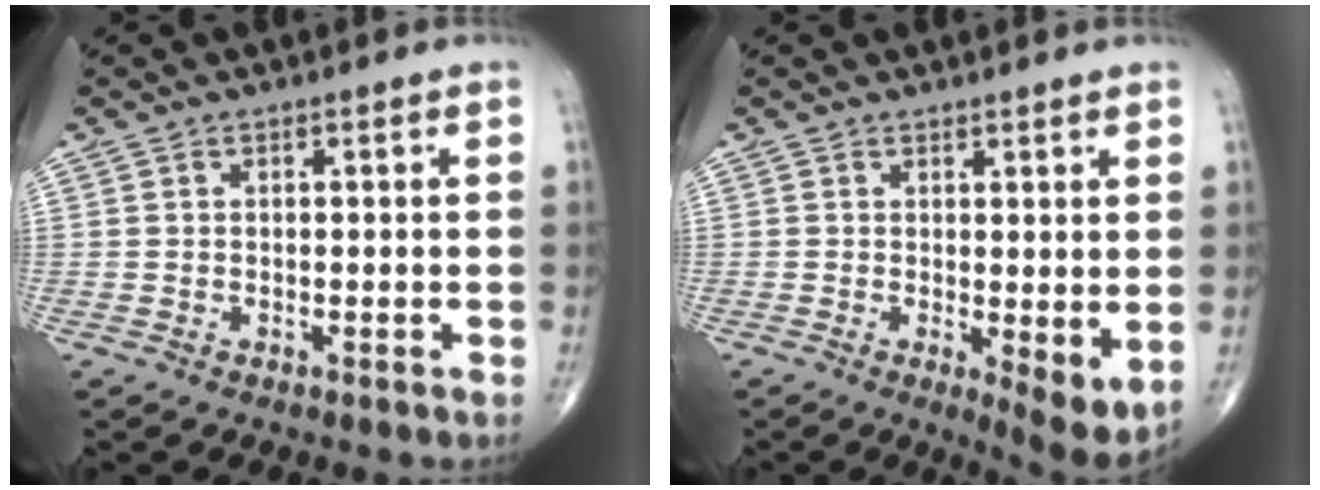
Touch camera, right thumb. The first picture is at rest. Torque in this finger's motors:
{"motor_torque": [-0.28, 0.09, -0.02, -0.17, 0.03]}